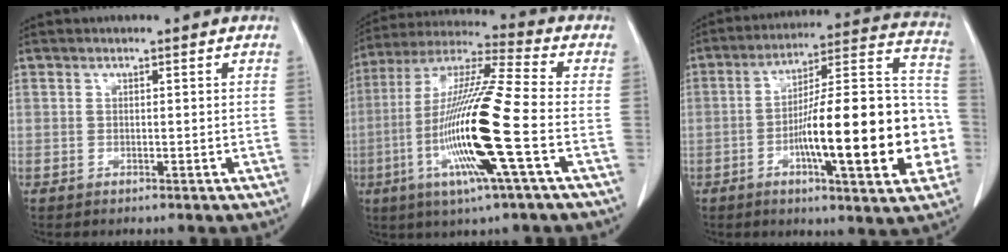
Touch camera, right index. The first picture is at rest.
{"total": 18.0, "force": [-4.6, -0.2, 17.4], "torque": [-0.353, -0.013, -0.097]}
{"total": 22.7, "force": [-5.4, 3.7, 21.7], "torque": [-0.276, 0.024, -0.075]}